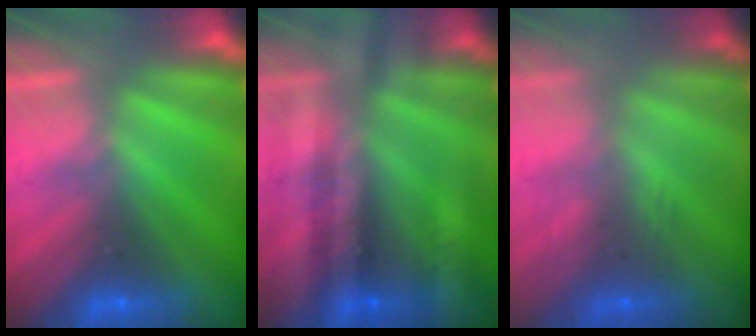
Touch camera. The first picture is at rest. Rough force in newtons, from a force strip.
{"total": 2.8}
{"total": 2.9}